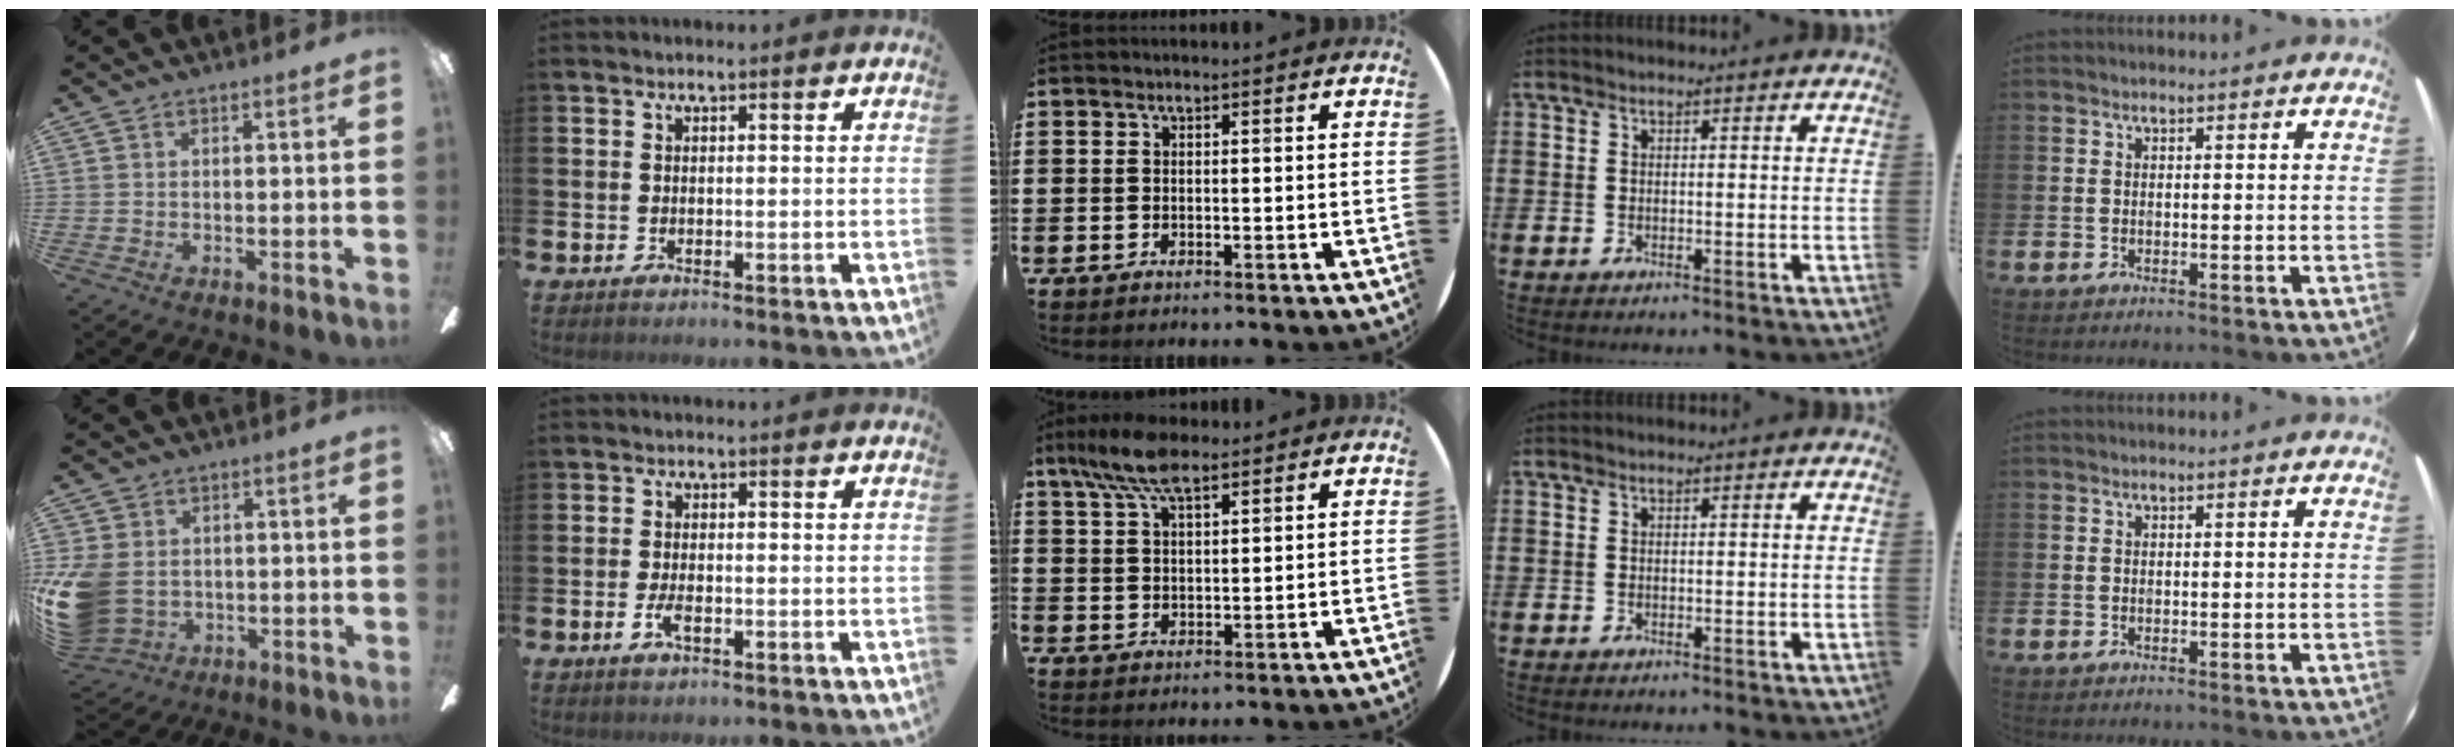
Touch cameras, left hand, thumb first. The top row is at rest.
{"thumb": {"total": 13.1, "force": [-0.6, 10.5, 7.8], "torque": [-0.184, 0.006, -0.005]}, "index": {"total": 2.5, "force": [-0.7, 1.1, 2.2], "torque": [-0.041, 0.002, -0.014]}, "middle": {"total": 7.7, "force": [5.6, 2.6, 4.6], "torque": [-0.103, -0.004, 0.103]}}